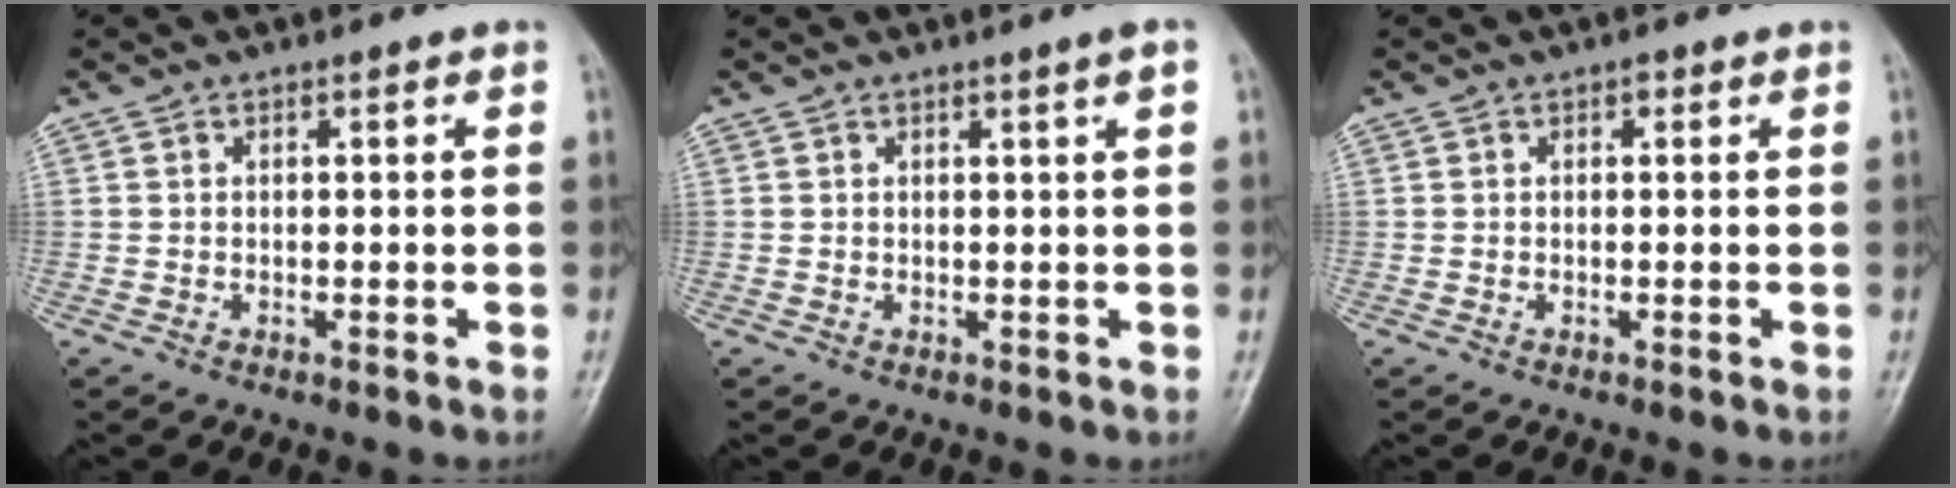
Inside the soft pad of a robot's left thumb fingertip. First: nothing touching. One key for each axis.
{"total": 1.4, "fx": 0.7, "fy": -0.5, "fz": 1.1, "tx": -0.020, "ty": -0.002, "tz": 0.010}
{"total": 0.7, "fx": 0.2, "fy": 0.4, "fz": 0.5, "tx": -0.002, "ty": 0.003, "tz": -0.001}